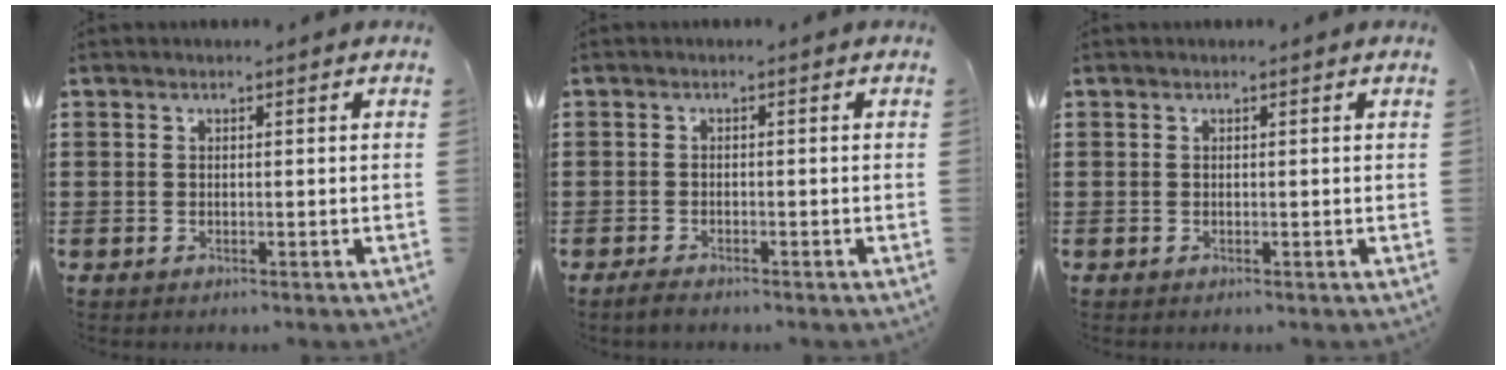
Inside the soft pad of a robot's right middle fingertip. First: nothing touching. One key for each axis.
{"total": 1.2, "fx": -1.0, "fy": 0.3, "fz": 0.6, "tx": -0.012, "ty": 0.000, "tz": -0.020}
{"total": 0.0}